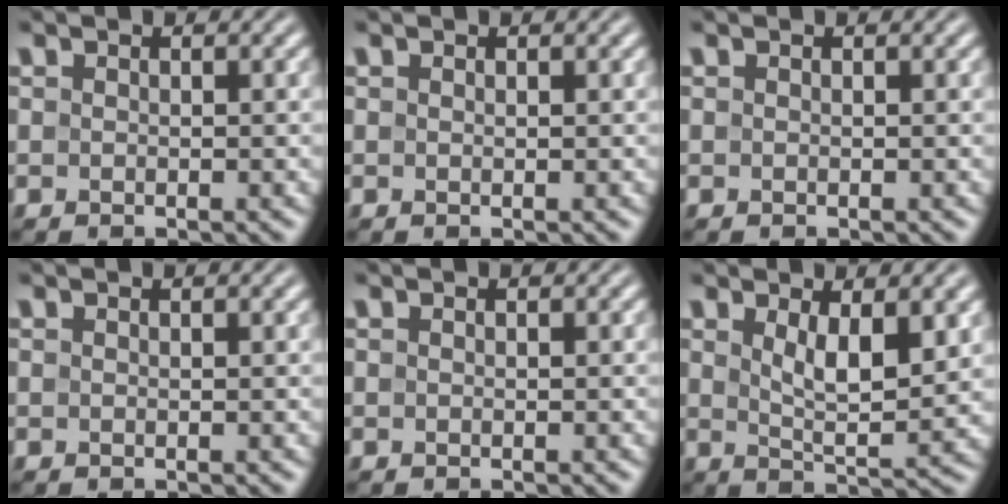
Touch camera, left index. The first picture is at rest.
{"total": 0.0}
{"total": 0.0}
{"total": 0.7, "force": [0.5, 0.2, 0.5], "torque": [-0.003, 0.006, 0.006]}
{"total": 0.0}
{"total": 4.6, "force": [1.5, 1.4, 4.1], "torque": [-0.077, -0.009, 0.032]}